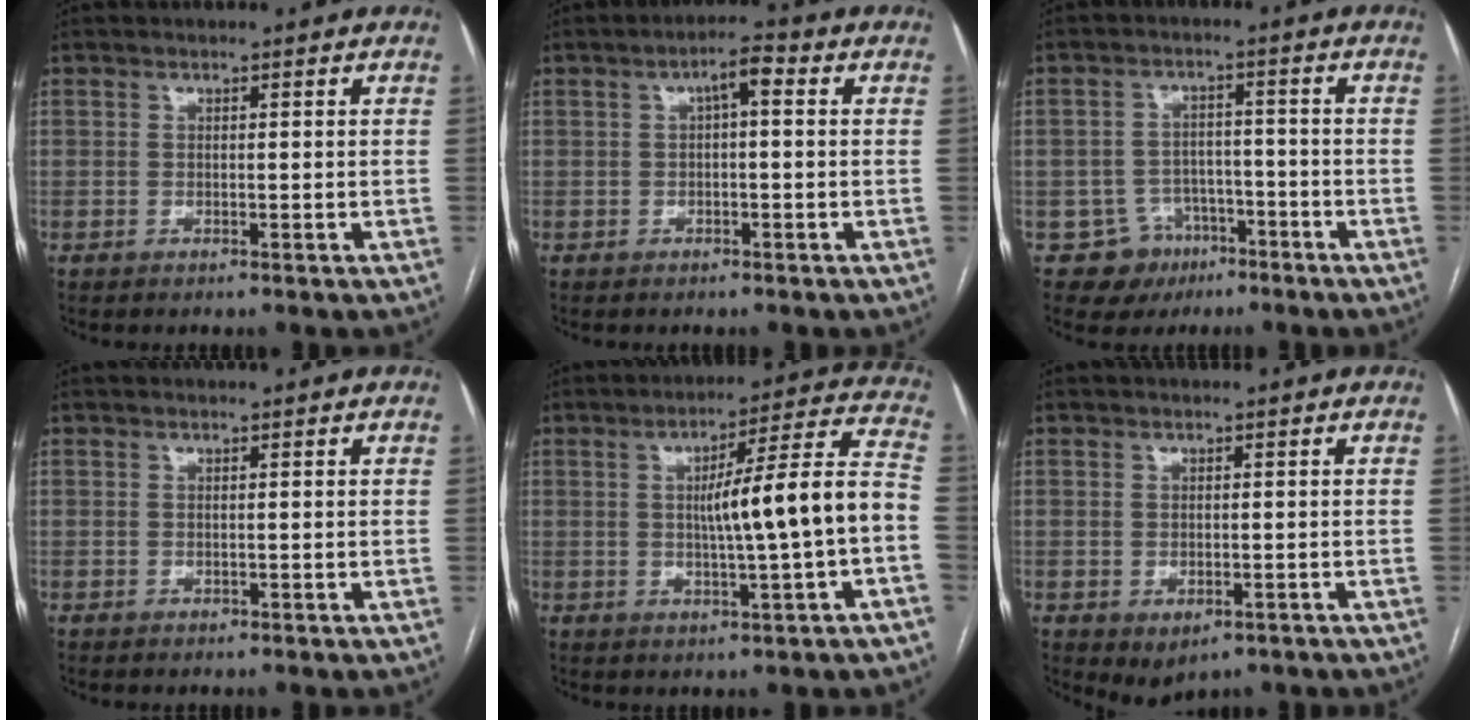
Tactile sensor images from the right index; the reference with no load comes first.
{"total": 3.5, "force": [0.7, 0.9, 3.3], "torque": [-0.055, 0.017, 0.010]}
{"total": 6.2, "force": [-3.3, 5.2, 0.2], "torque": [0.006, 0.012, -0.045]}
{"total": 0.0}
{"total": 13.1, "force": [-1.4, -0.3, 13.1], "torque": [-0.190, 0.019, -0.020]}
{"total": 3.1, "force": [-1.4, 2.0, 2.0], "torque": [-0.027, -0.005, -0.004]}